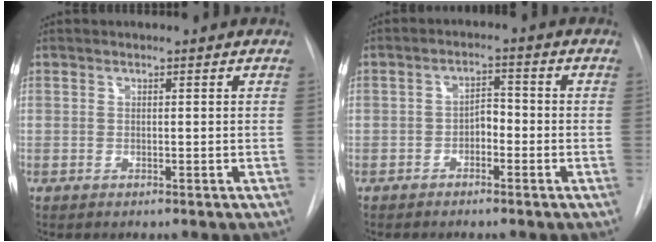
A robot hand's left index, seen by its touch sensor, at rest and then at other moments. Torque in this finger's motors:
{"motor_torque": [-0.14, -0.05, -0.03, 0.00]}